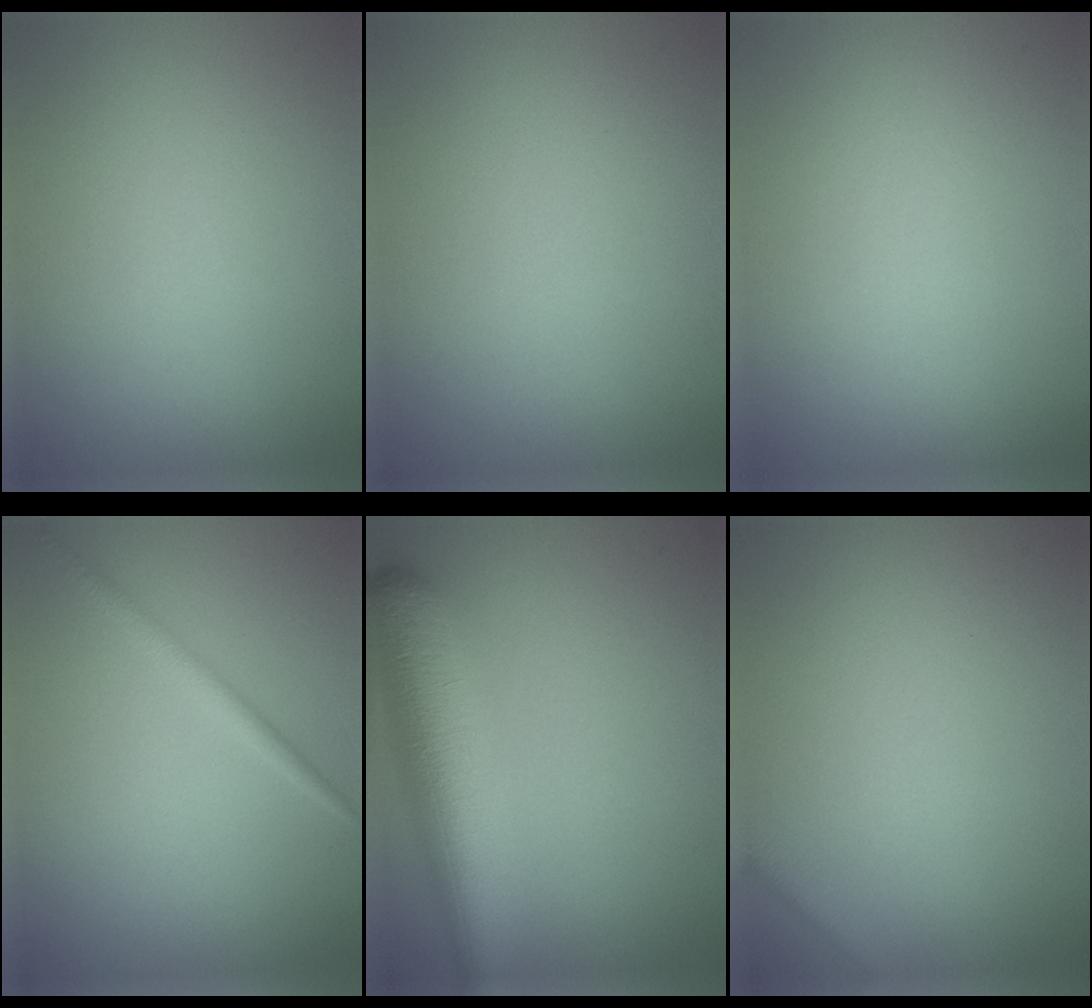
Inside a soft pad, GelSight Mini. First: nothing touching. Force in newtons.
{"total": 0.0}
{"total": 0.0}
{"total": 1.4, "press": 1.4, "slide": 0.1}
{"total": 8.2, "press": 8.2, "slide": 0.3}
{"total": 1.5, "press": 1.5, "slide": 0.0}